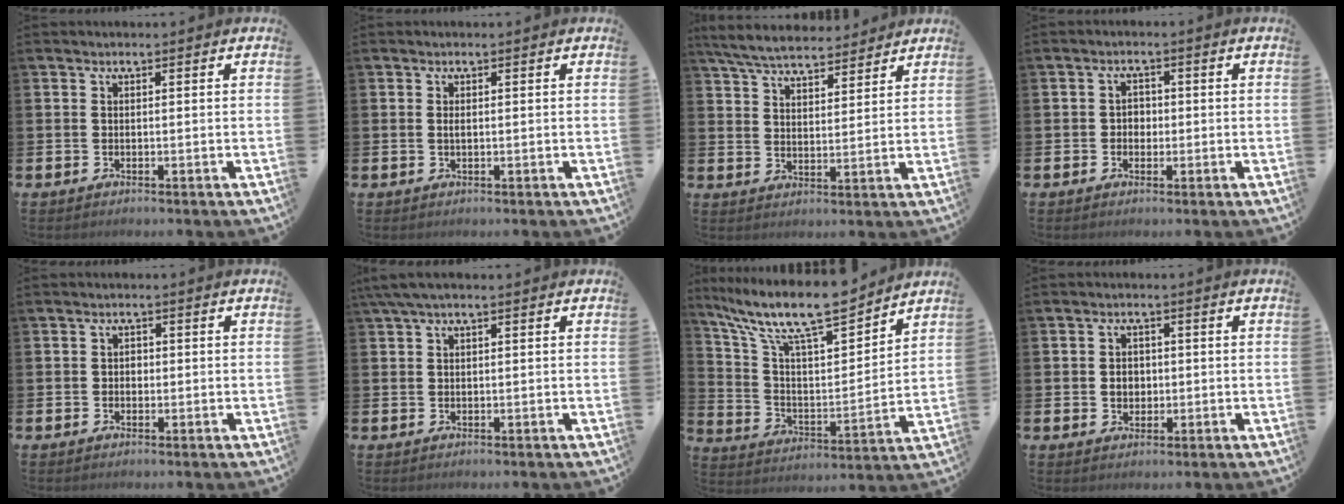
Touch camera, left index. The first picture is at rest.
{"total": 0.6, "force": [0.1, 0.3, 0.5], "torque": [-0.014, 0.003, 0.001]}
{"total": 6.6, "force": [6.2, 1.3, 1.5], "torque": [-0.054, -0.025, 0.113]}
{"total": 2.1, "force": [-0.2, 1.8, 1.0], "torque": [0.000, -0.001, -0.013]}
{"total": 1.2, "force": [-0.2, 1.0, 0.6], "torque": [0.002, 0.002, -0.009]}
{"total": 2.3, "force": [1.3, 0.5, 1.8], "torque": [-0.040, 0.007, 0.024]}
{"total": 12.5, "force": [10.9, 2.5, 5.8], "torque": [-0.141, -0.064, 0.188]}
{"total": 2.4, "force": [-0.1, 2.1, 1.1], "torque": [-0.005, 0.001, -0.009]}